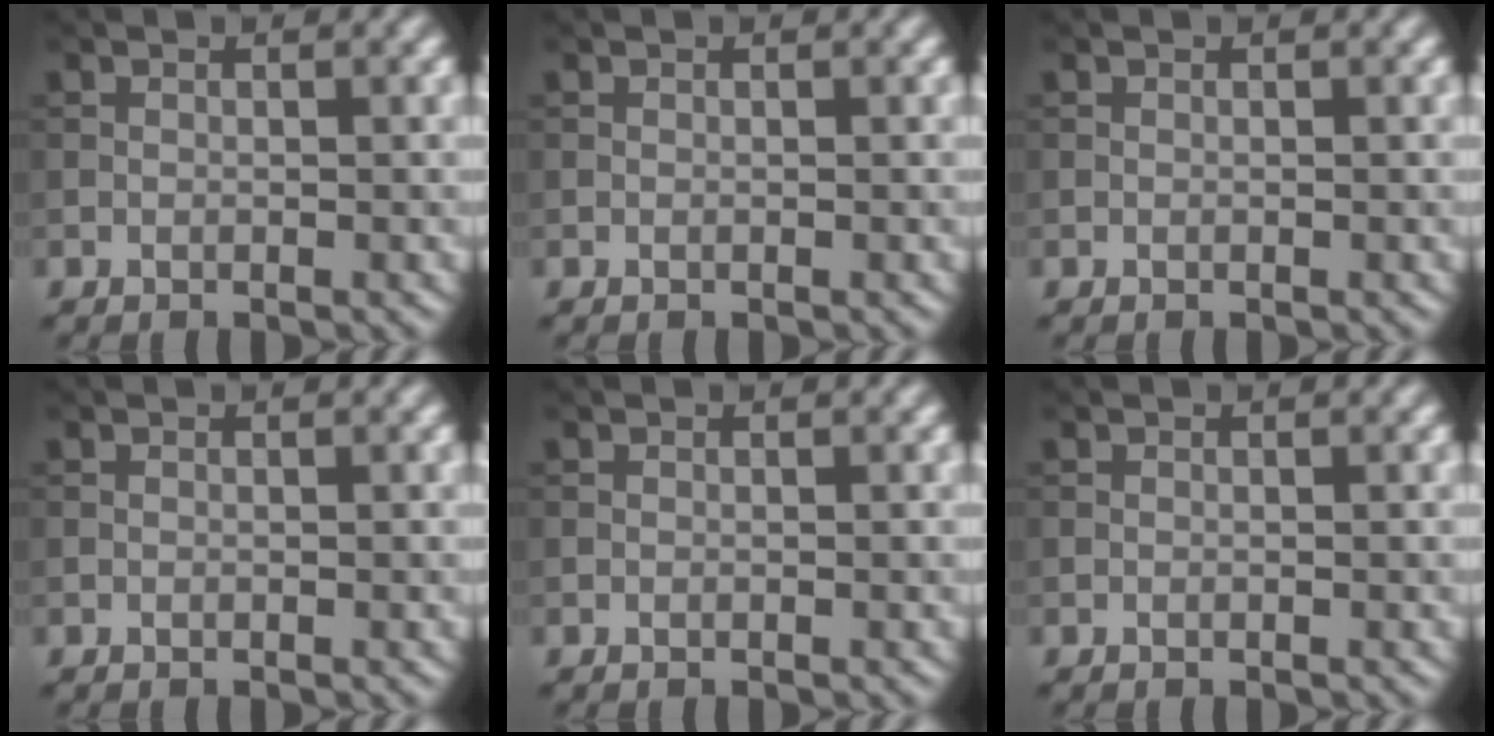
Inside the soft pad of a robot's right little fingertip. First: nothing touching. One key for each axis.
{"total": 0.0}
{"total": 0.0}
{"total": 0.0}
{"total": 0.0}
{"total": 0.0}